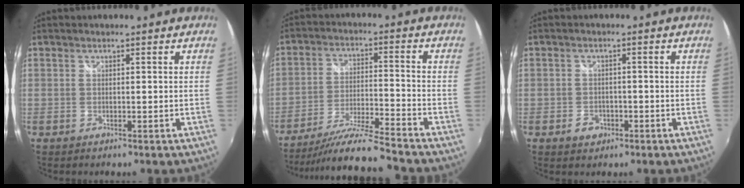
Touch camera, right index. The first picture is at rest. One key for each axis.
{"total": 12.1, "fx": -11.3, "fy": -1.5, "fz": 4.2, "tx": -0.093, "ty": -0.013, "tz": -0.201}
{"total": 3.0, "fx": -1.6, "fy": 2.5, "fz": 0.9, "tx": -0.020, "ty": 0.002, "tz": -0.023}